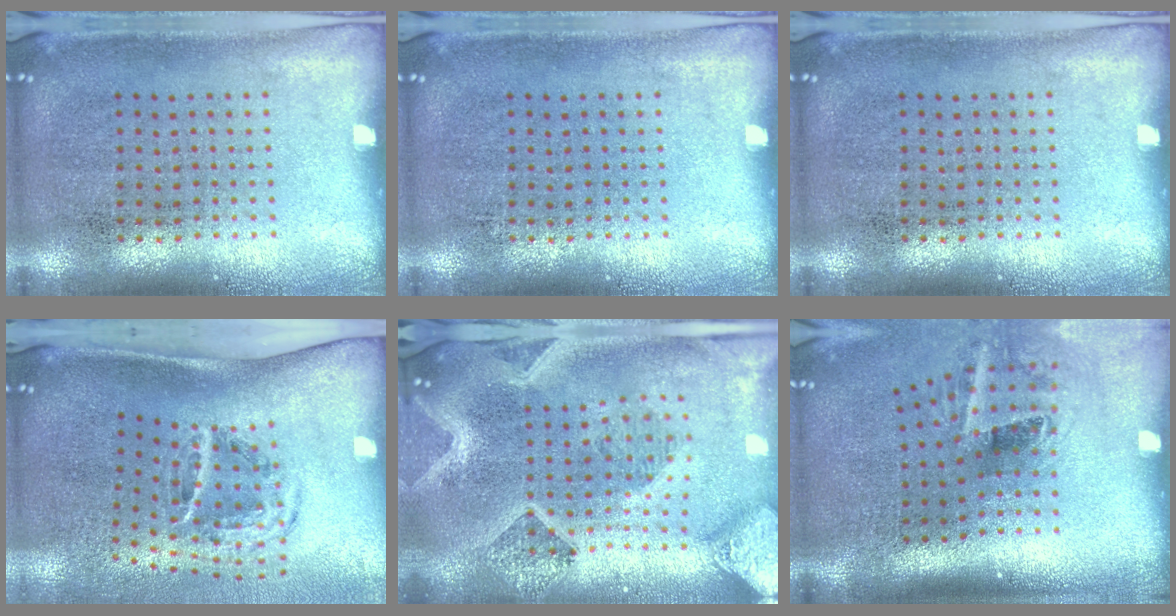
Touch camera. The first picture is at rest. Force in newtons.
{"total": 0.0}
{"total": 0.0}
{"total": 1.9, "press": 1.1, "slide": 1.6}
{"total": 4.2, "press": 3.3, "slide": 2.6}
{"total": 2.2, "press": 1.3, "slide": 1.7}